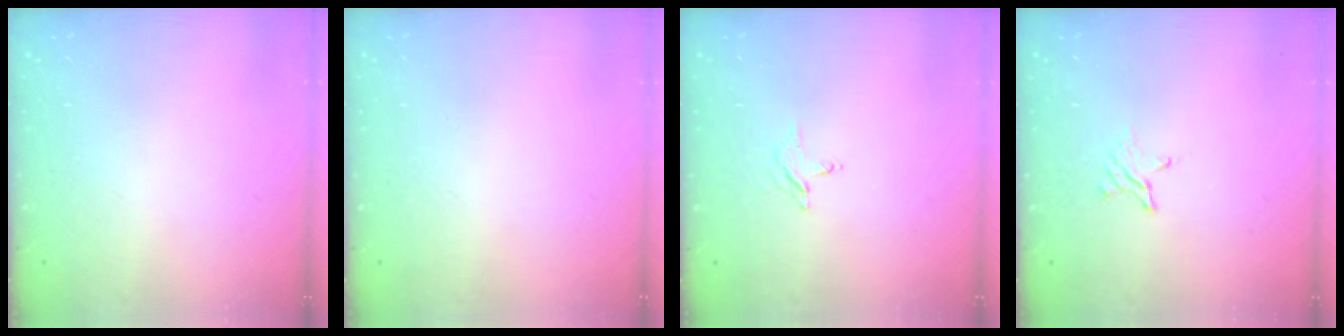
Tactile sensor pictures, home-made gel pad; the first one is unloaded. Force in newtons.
{"total": 0.0}
{"total": 2.3, "press": 2.2, "slide": 0.3}
{"total": 2.4, "press": 2.4, "slide": 0.2}